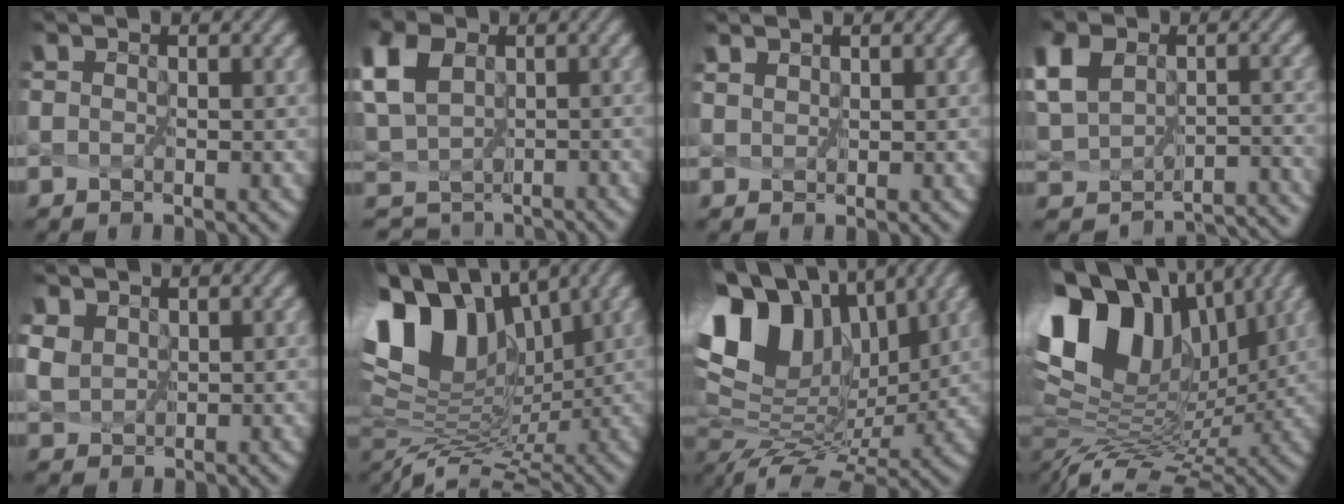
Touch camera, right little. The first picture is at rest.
{"total": 6.0, "force": [0.8, 4.9, 3.4], "torque": [-0.100, 0.005, 0.028]}
{"total": 1.2, "force": [1.1, 0.4, 0.1], "torque": [-0.020, -0.004, 0.033]}
{"total": 8.3, "force": [-3.3, 6.5, 3.9], "torque": [-0.080, -0.017, -0.023]}
{"total": 2.4, "force": [1.6, 1.6, 0.7], "torque": [-0.052, 0.001, 0.051]}
{"total": 10.7, "force": [3.7, 6.2, 7.9], "torque": [-0.158, 0.010, 0.075]}
{"total": 11.4, "force": [5.3, 6.6, 7.7], "torque": [-0.151, 0.024, 0.108]}
{"total": 12.7, "force": [5.6, 7.1, 9.0], "torque": [-0.186, 0.024, 0.115]}